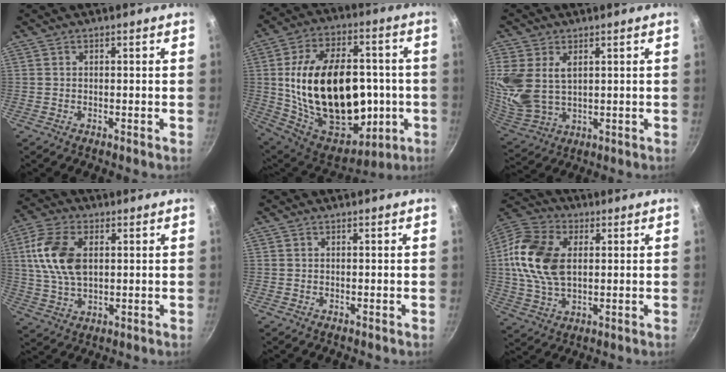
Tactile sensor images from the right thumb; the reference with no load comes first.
{"total": 32.2, "force": [-0.9, 20.2, 25.1], "torque": [-0.402, 0.021, 0.011]}
{"total": 14.5, "force": [3.8, 9.9, 9.9], "torque": [-0.225, -0.012, 0.089]}
{"total": 12.2, "force": [2.4, 7.3, 9.5], "torque": [-0.177, 0.003, 0.042]}
{"total": 0.0}
{"total": 15.8, "force": [2.0, 10.2, 11.9], "torque": [-0.217, 0.008, 0.028]}